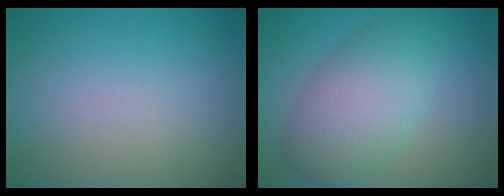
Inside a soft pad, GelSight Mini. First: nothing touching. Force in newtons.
{"total": 6.4, "press": 6.4, "slide": 0.3}